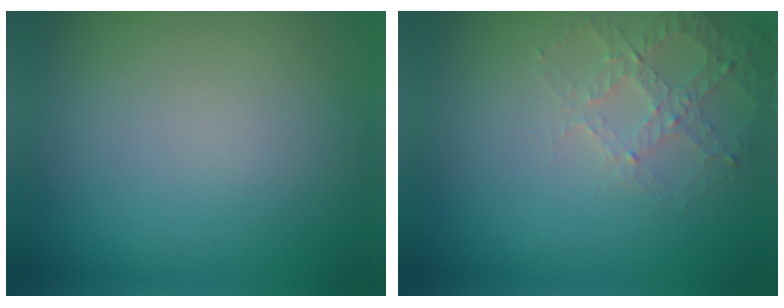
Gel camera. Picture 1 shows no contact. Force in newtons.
{"total": 2.6, "press": 2.5, "slide": 0.8}